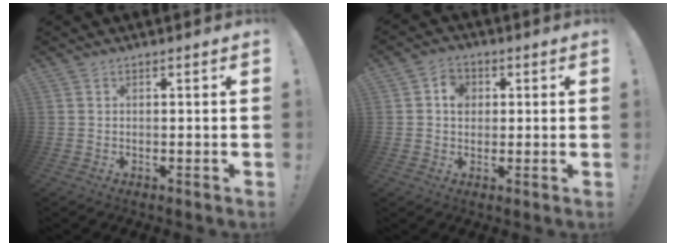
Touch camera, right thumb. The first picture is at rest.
{"total": 5.0, "force": [0.9, 4.5, 2.2], "torque": [-0.019, 0.000, 0.012]}